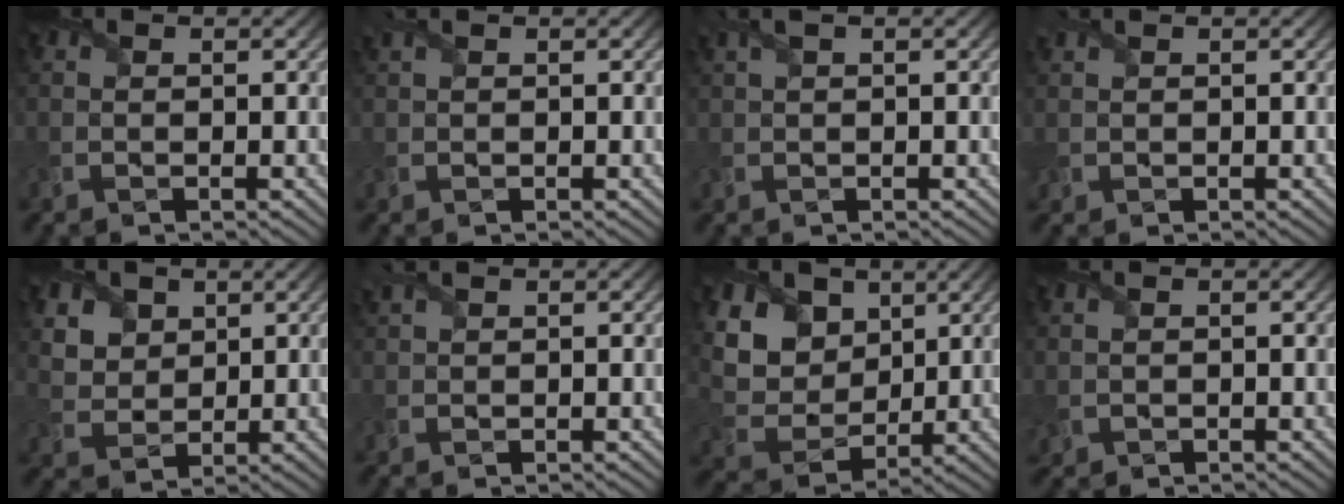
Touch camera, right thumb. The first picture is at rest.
{"total": 1.5, "force": [1.0, 0.3, 1.1], "torque": [-0.030, 0.011, 0.021]}
{"total": 2.1, "force": [1.1, 0.4, 1.8], "torque": [-0.046, 0.010, 0.023]}
{"total": 1.6, "force": [1.4, 0.6, 0.6], "torque": [-0.024, 0.011, 0.029]}
{"total": 5.3, "force": [3.0, 3.9, 2.0], "torque": [-0.094, -0.012, 0.063]}
{"total": 2.2, "force": [1.6, 0.5, 1.4], "torque": [-0.039, 0.015, 0.034]}
{"total": 12.5, "force": [5.7, 9.3, 6.1], "torque": [-0.189, 0.016, 0.127]}
{"total": 0.7, "force": [0.4, 0.5, 0.2], "torque": [-0.015, 0.000, 0.010]}